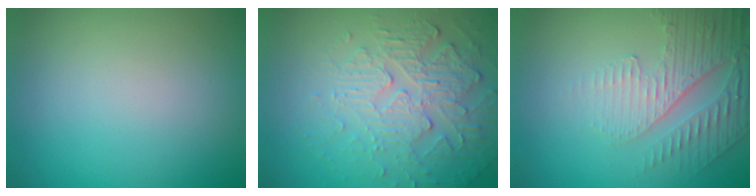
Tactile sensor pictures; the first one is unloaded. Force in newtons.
{"total": 5.8, "press": 3.5, "slide": 4.7}
{"total": 4.9, "press": 3.2, "slide": 3.7}